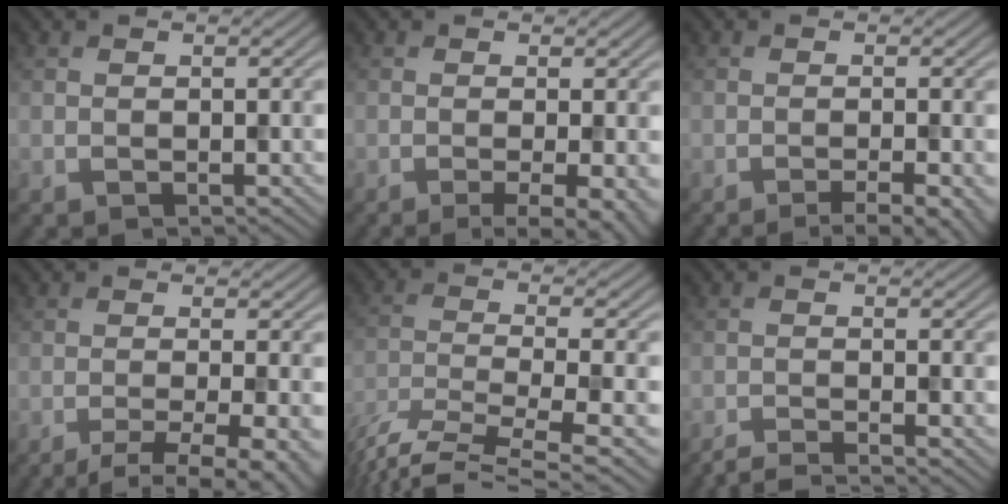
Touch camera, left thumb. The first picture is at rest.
{"total": 4.8, "force": [-1.7, 0.9, 4.4], "torque": [-0.063, -0.001, -0.025]}
{"total": 4.7, "force": [-2.8, 0.8, 3.7], "torque": [-0.044, 0.007, -0.044]}
{"total": 6.8, "force": [-3.9, 1.3, 5.4], "torque": [-0.074, -0.003, -0.056]}
{"total": 9.9, "force": [-7.6, 2.2, 6.0], "torque": [-0.124, -0.021, -0.136]}
{"total": 3.3, "force": [-2.8, 0.3, 1.7], "torque": [-0.022, 0.002, -0.061]}